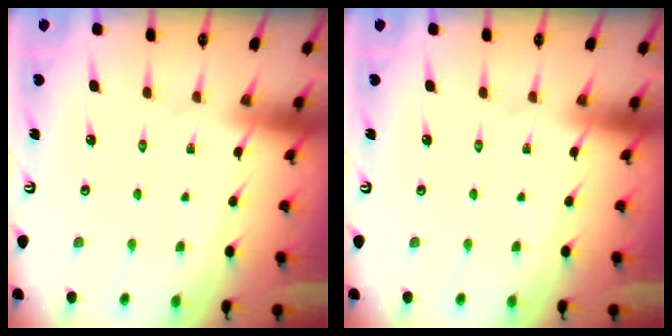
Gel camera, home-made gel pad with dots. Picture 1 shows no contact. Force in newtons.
{"total": 0.0}